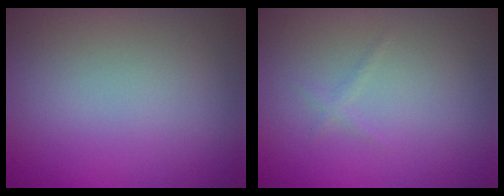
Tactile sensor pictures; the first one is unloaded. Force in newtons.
{"total": 0.6, "press": 0.6, "slide": 0.1}